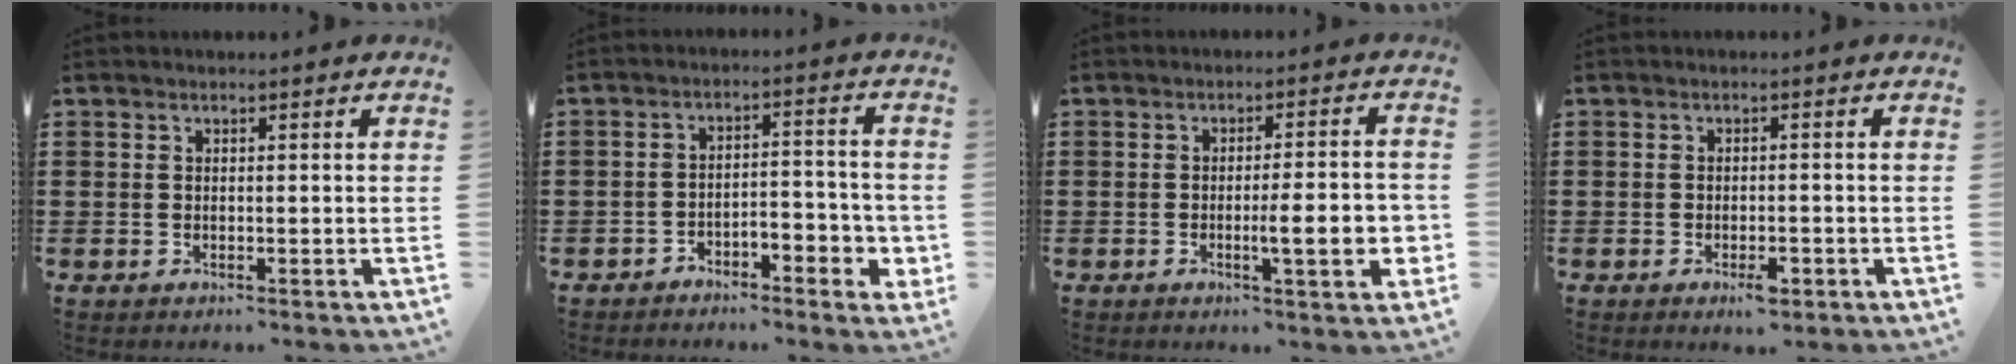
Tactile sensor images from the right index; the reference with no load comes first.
{"total": 3.7, "force": [-2.8, 1.4, 1.9], "torque": [-0.034, 0.011, -0.055]}
{"total": 7.4, "force": [-1.6, 1.2, 7.1], "torque": [-0.098, -0.011, -0.028]}
{"total": 2.5, "force": [-1.3, 0.9, 2.0], "torque": [-0.034, 0.001, -0.023]}